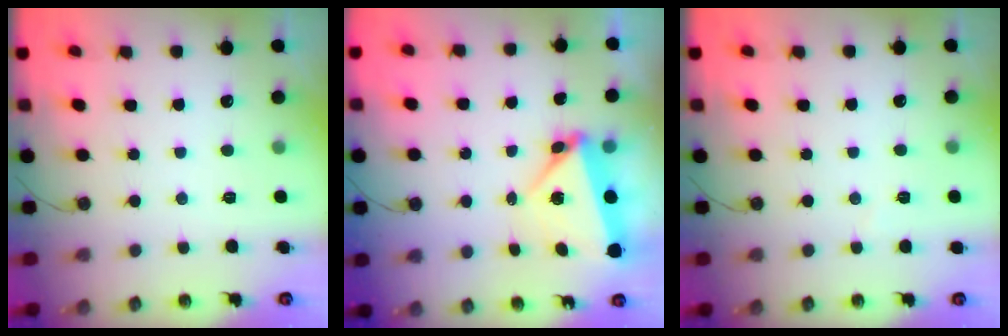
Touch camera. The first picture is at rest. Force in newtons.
{"total": 5.8, "press": 5.4, "slide": 2.1}
{"total": 2.8, "press": 2.7, "slide": 0.8}